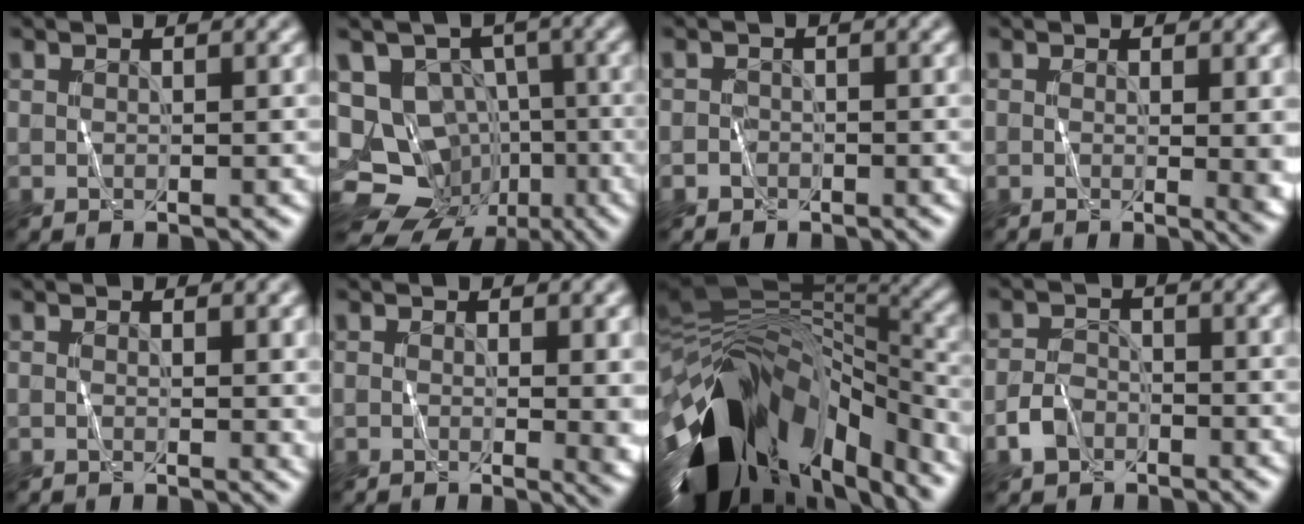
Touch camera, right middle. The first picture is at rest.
{"total": 11.1, "force": [-4.8, 9.3, 3.6], "torque": [-0.055, 0.000, -0.078]}
{"total": 1.0, "force": [-0.6, 0.8, 0.0], "torque": [0.007, 0.005, -0.009]}
{"total": 3.4, "force": [0.2, 1.1, 3.2], "torque": [-0.026, -0.001, 0.002]}
{"total": 1.3, "force": [0.4, 0.5, 1.1], "torque": [-0.011, -0.001, 0.008]}
{"total": 3.3, "force": [0.2, 1.1, 3.1], "torque": [-0.027, -0.003, 0.003]}
{"total": 15.4, "force": [-7.4, 7.9, 10.9], "torque": [-0.206, 0.004, -0.125]}
{"total": 2.5, "force": [-1.6, 1.7, 1.0], "torque": [-0.015, 0.005, -0.037]}